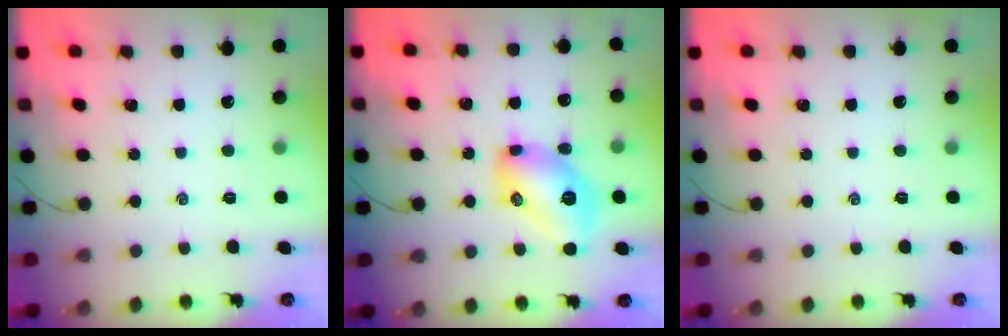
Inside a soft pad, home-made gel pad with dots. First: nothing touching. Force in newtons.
{"total": 12.7, "press": 12.7, "slide": 0.8}
{"total": 0.0}